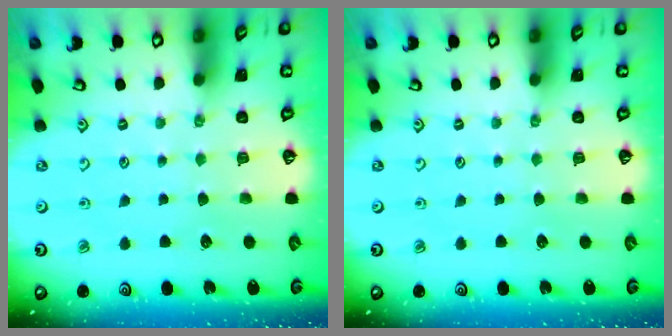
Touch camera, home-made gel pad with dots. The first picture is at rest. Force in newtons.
{"total": 0.0}